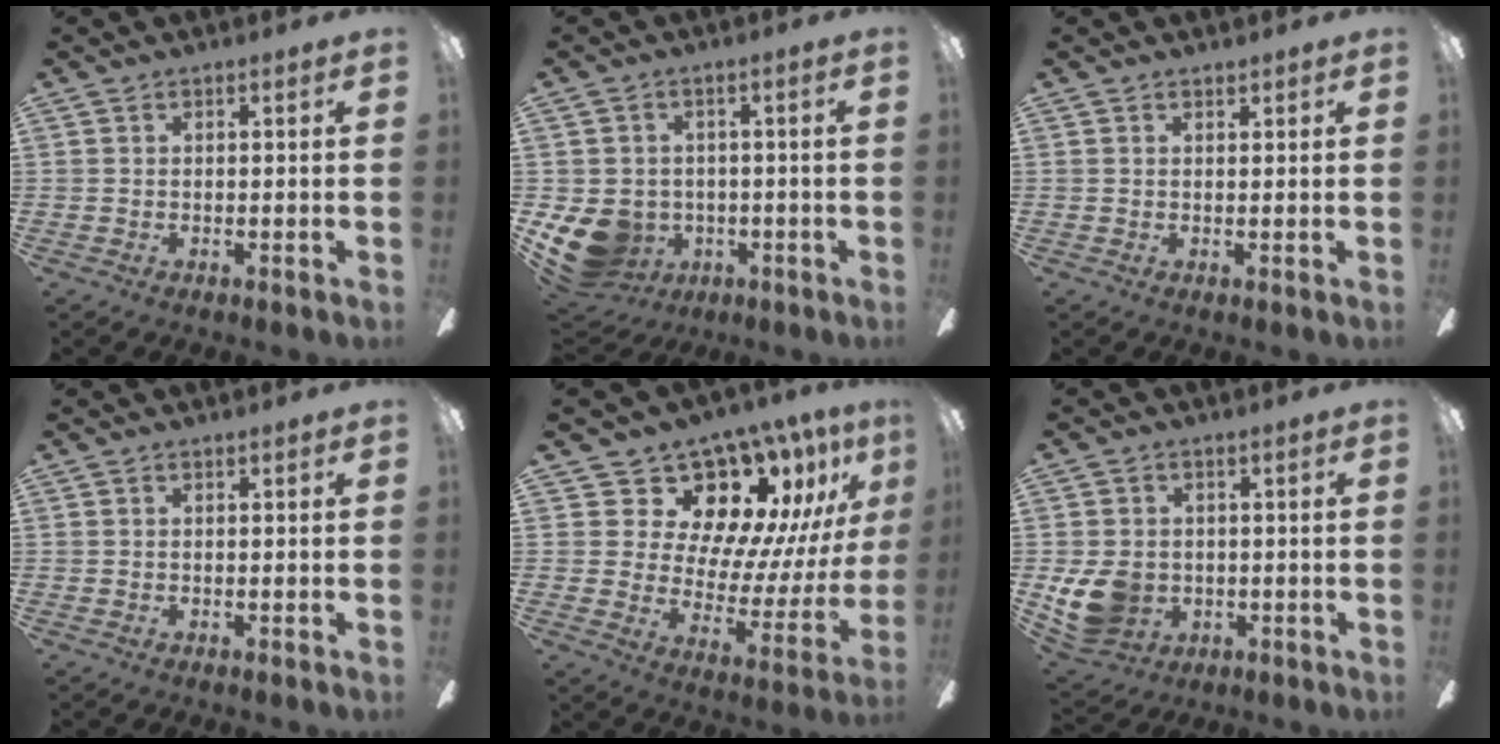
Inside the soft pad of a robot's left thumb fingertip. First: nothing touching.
{"total": 10.1, "force": [-2.8, 8.6, 4.4], "torque": [-0.123, 0.005, -0.044]}
{"total": 0.8, "force": [0.7, 0.3, 0.2], "torque": [-0.004, 0.000, 0.014]}
{"total": 0.0}
{"total": 15.6, "force": [12.6, 7.3, 5.8], "torque": [-0.090, -0.118, 0.222]}
{"total": 10.8, "force": [-1.5, 9.0, 5.7], "torque": [-0.138, 0.006, -0.026]}